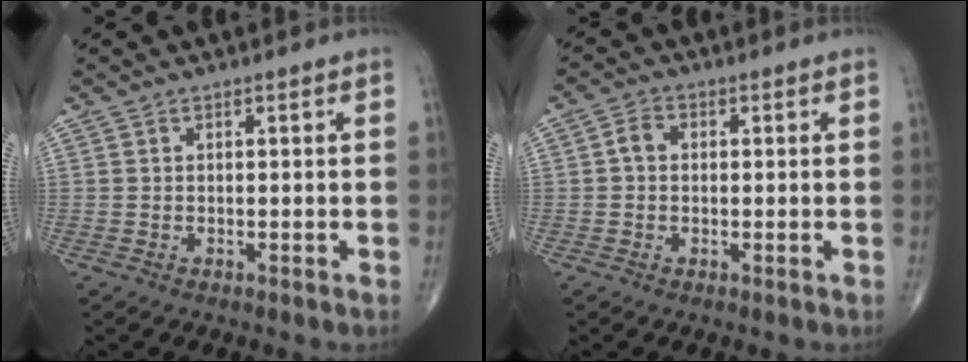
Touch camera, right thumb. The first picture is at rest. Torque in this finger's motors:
{"motor_torque": [-0.12, 0.14, 0.12, -0.07, 0.04]}